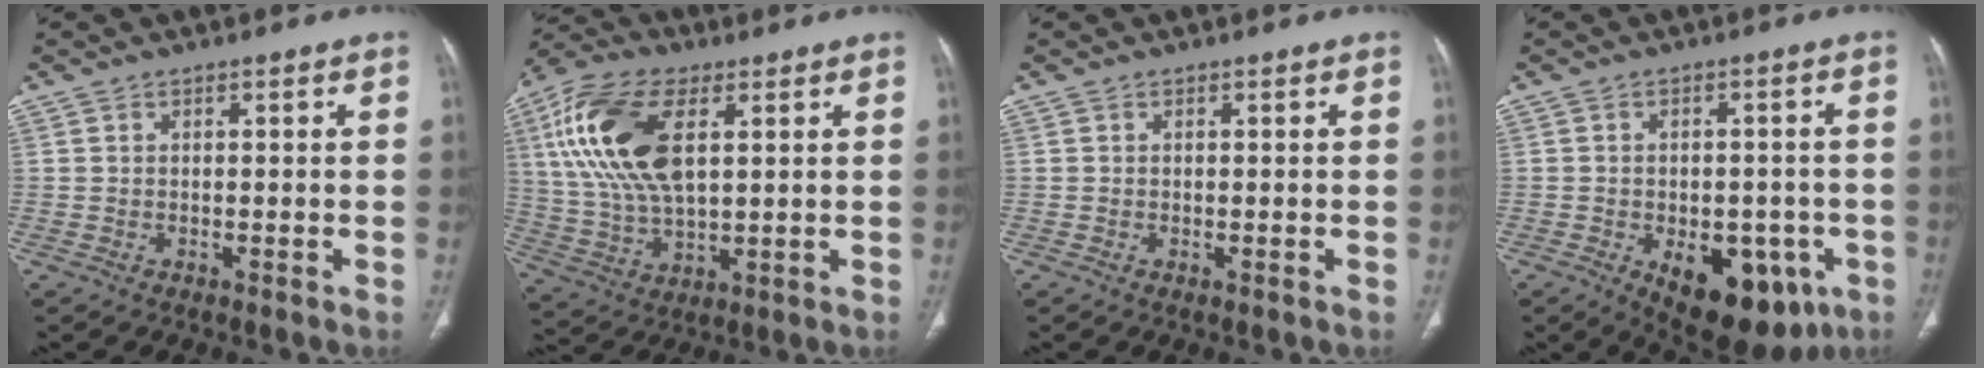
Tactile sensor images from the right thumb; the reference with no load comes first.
{"total": 19.0, "force": [5.4, 9.6, 15.5], "torque": [-0.316, 0.000, 0.102]}
{"total": 0.0}
{"total": 15.4, "force": [-6.3, 8.8, 11.0], "torque": [-0.127, 0.010, -0.070]}